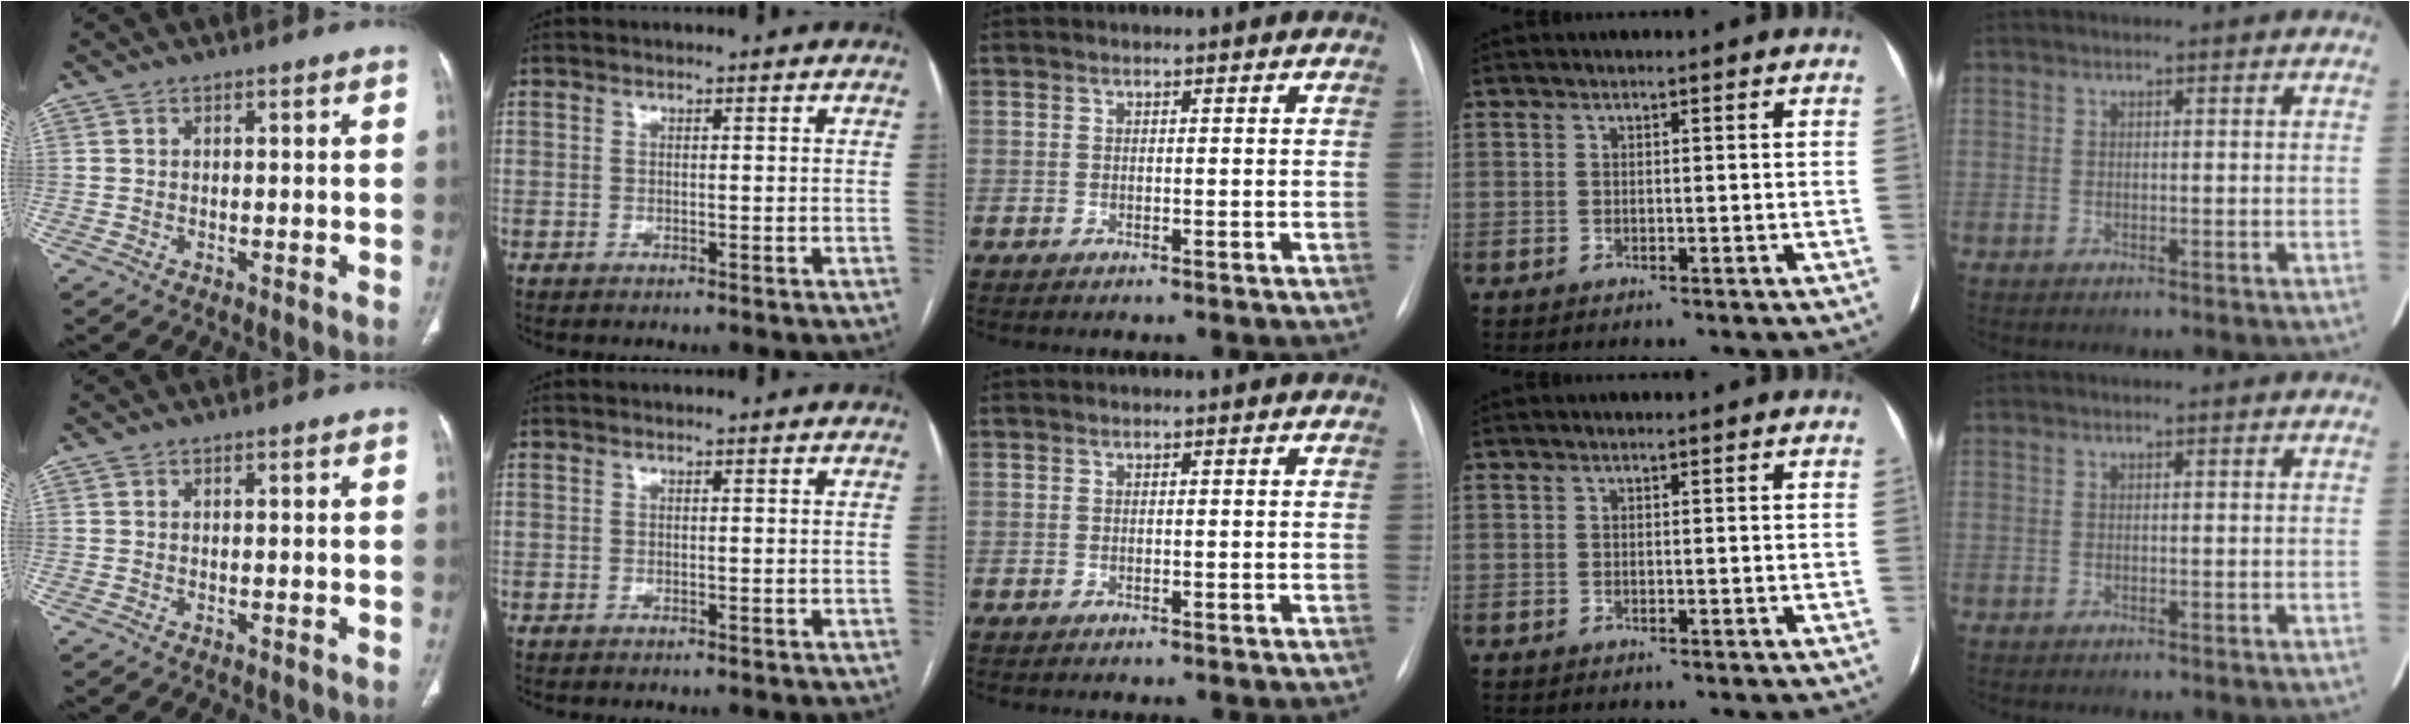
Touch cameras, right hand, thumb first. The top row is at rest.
{}